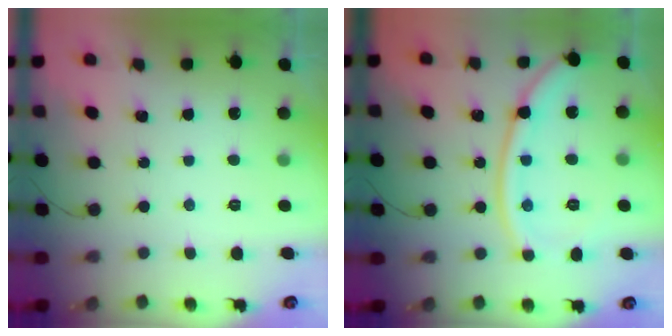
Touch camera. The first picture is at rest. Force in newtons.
{"total": 14.0, "press": 13.9, "slide": 1.1}